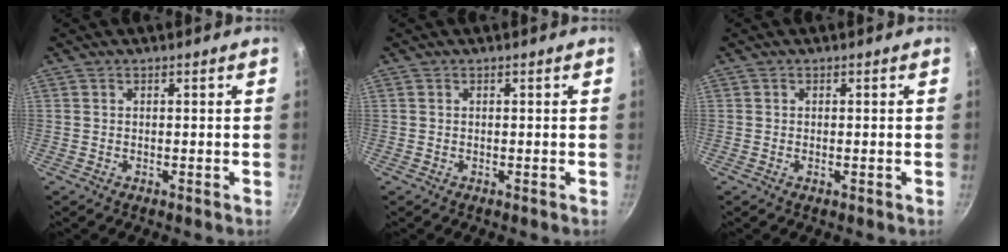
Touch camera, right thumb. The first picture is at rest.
{"total": 0.0}
{"total": 0.7, "force": [-0.2, 0.3, 0.6], "torque": [-0.011, 0.002, -0.003]}